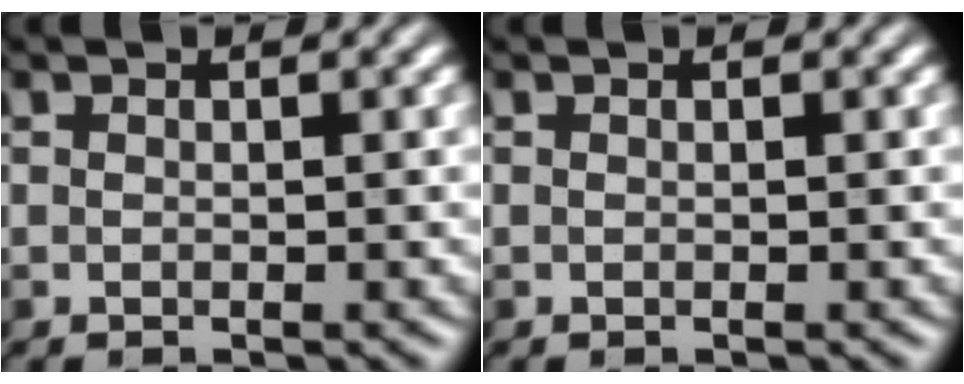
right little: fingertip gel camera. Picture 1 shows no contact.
{"total": 0.0}